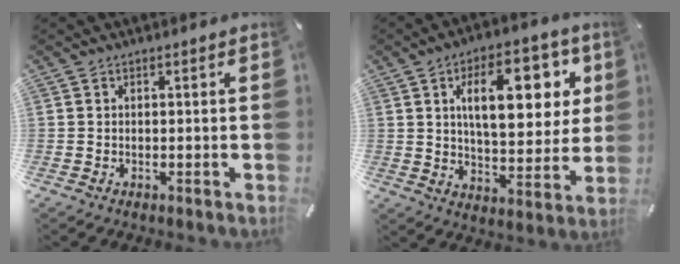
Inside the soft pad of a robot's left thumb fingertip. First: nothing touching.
{"total": 18.9, "force": [6.7, 9.3, 15.0], "torque": [-0.214, -0.005, 0.103]}